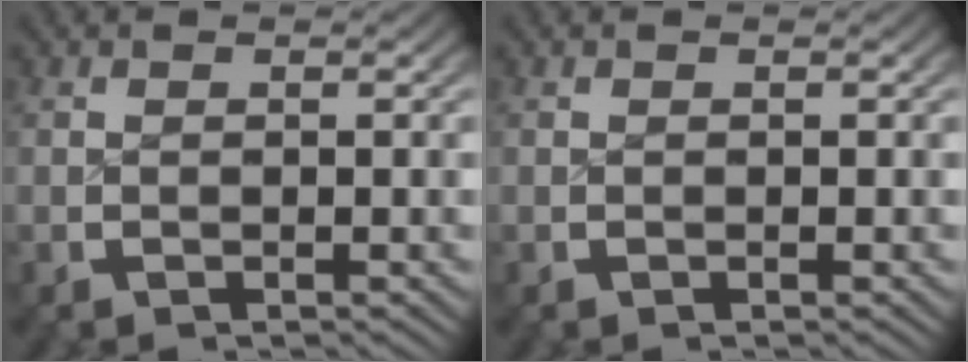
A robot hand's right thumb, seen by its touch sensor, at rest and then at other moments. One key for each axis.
{"total": 0.0}